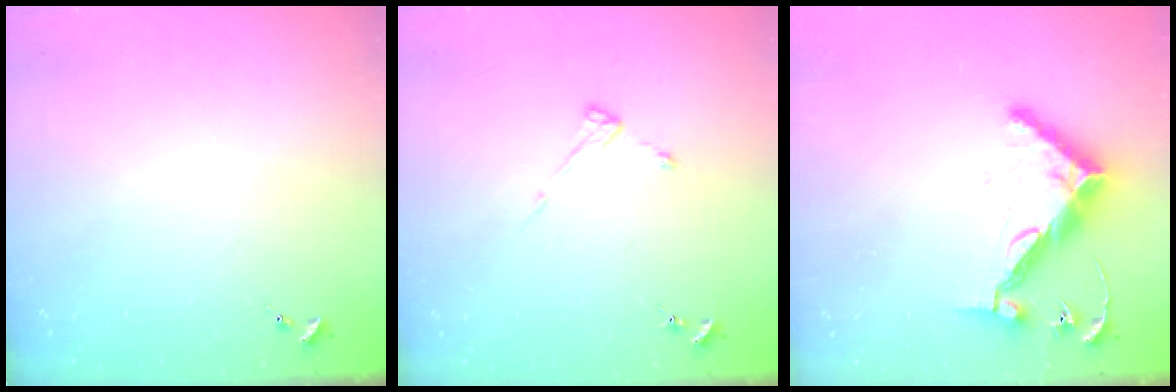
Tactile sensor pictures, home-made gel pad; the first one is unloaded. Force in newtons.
{"total": 4.2, "press": 4.2, "slide": 0.4}
{"total": 13.0, "press": 13.0, "slide": 0.6}